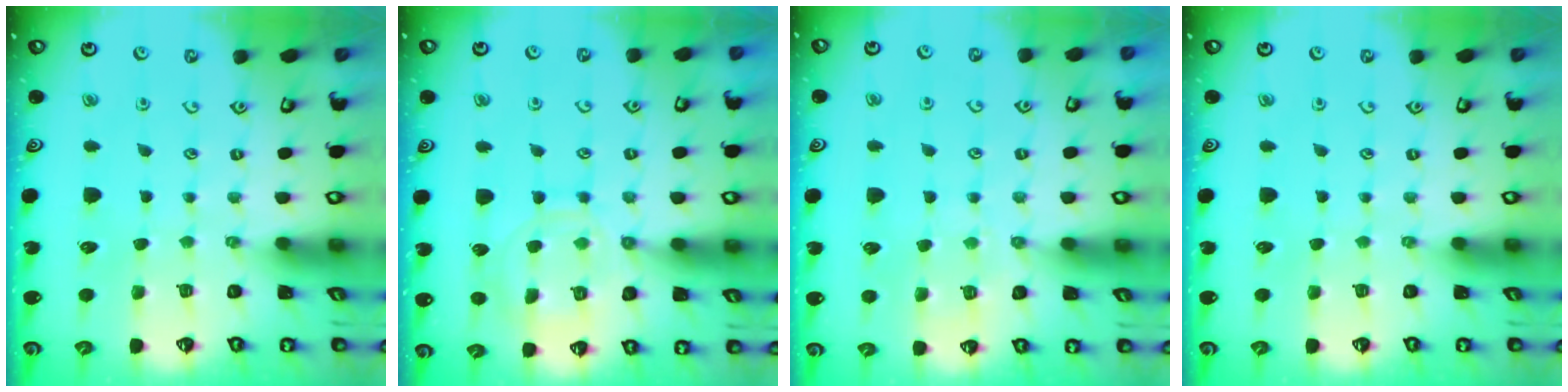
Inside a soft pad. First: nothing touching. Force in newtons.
{"total": 12.3, "press": 12.2, "slide": 0.8}
{"total": 6.3, "press": 6.2, "slide": 0.6}
{"total": 0.0}